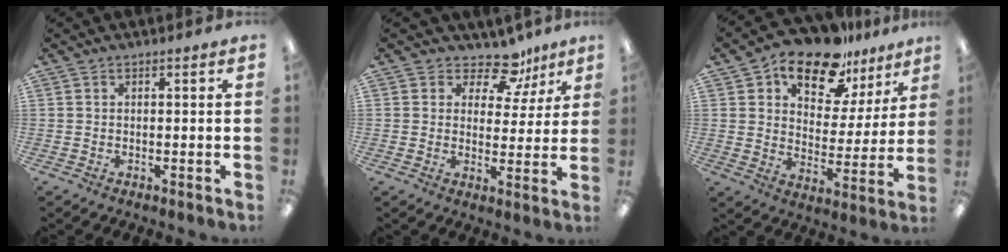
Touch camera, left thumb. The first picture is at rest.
{"total": 9.3, "force": [6.9, 5.1, 3.4], "torque": [-0.051, -0.044, 0.124]}
{"total": 15.7, "force": [12.0, 7.7, 6.8], "torque": [-0.119, -0.075, 0.211]}